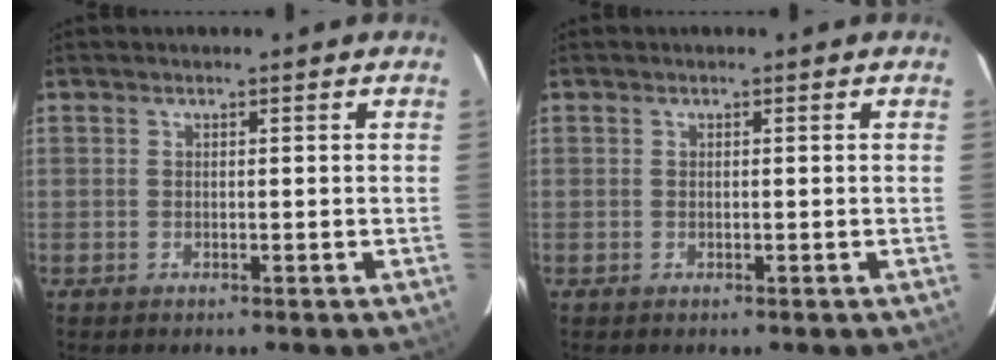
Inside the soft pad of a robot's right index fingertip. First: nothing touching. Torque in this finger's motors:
{"motor_torque": [-0.24, -0.02, -0.04, 0.00]}